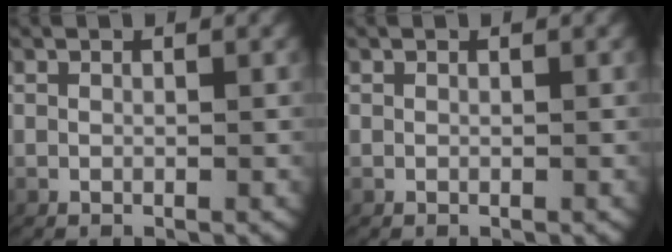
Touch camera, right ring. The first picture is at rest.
{"total": 0.0}